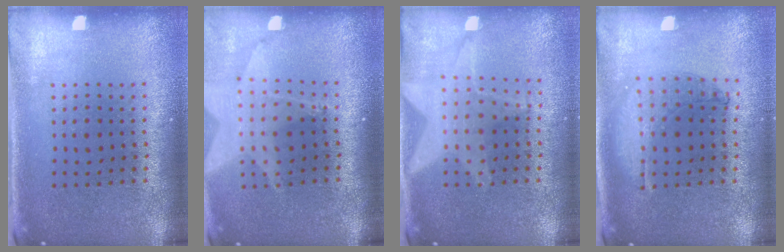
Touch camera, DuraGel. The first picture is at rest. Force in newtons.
{"total": 2.0, "press": 1.6, "slide": 1.3}
{"total": 1.2, "press": 1.2, "slide": 0.2}
{"total": 0.9, "press": 0.9, "slide": 0.2}